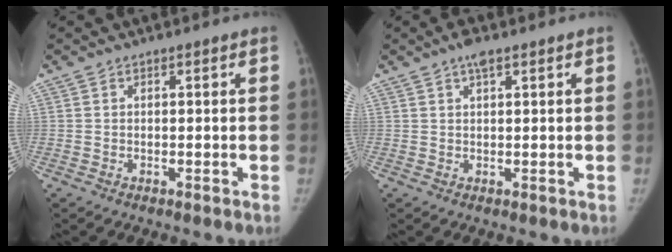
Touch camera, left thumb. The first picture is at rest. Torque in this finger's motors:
{"motor_torque": [0.18, -0.13, 0.48, -0.34, 0.00]}